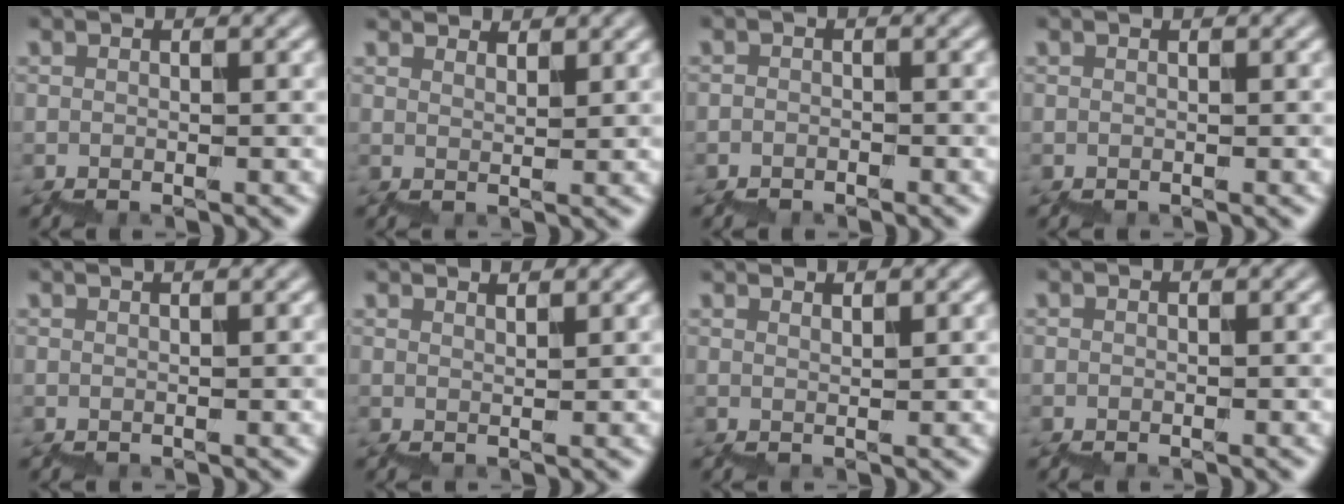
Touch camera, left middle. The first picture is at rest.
{"total": 2.3, "force": [2.1, 0.7, 0.8], "torque": [-0.003, 0.005, 0.034]}
{"total": 0.8, "force": [-0.7, 0.1, -0.4], "torque": [-0.001, 0.005, -0.009]}
{"total": 0.0}
{"total": 0.6, "force": [0.5, 0.0, 0.3], "torque": [0.004, 0.001, 0.009]}
{"total": 1.7, "force": [1.6, 0.4, 0.7], "torque": [0.005, 0.000, 0.028]}
{"total": 1.6, "force": [1.5, 0.3, 0.6], "torque": [0.004, -0.001, 0.026]}
{"total": 0.0}